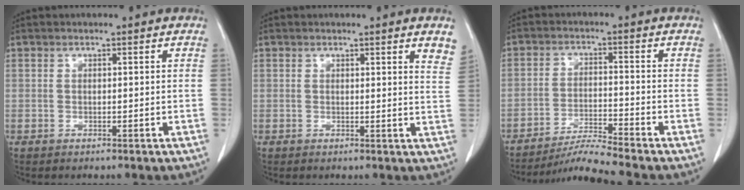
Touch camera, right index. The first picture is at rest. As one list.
[{"total": 4.0, "force": [3.0, 0.1, 2.7], "torque": [-0.029, -0.012, 0.020]}, {"total": 6.2, "force": [-5.6, -2.4, 1.0], "torque": [-0.025, -0.017, -0.101]}]